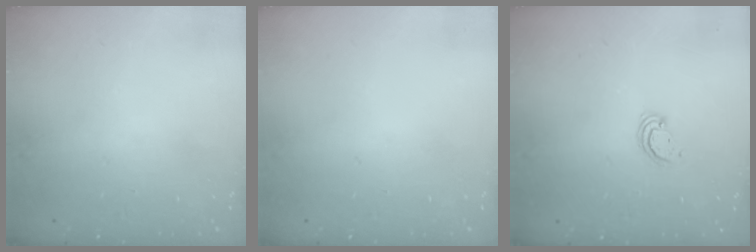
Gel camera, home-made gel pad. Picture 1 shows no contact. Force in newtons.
{"total": 0.0}
{"total": 2.5, "press": 2.5, "slide": 0.2}